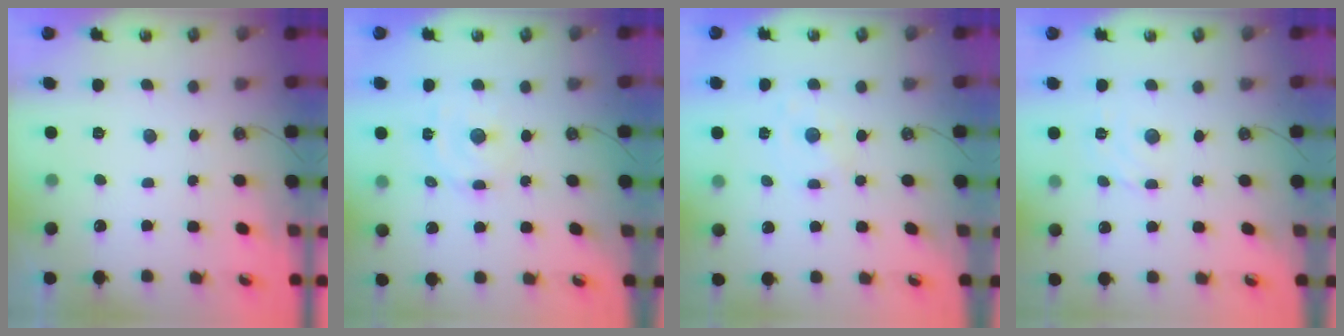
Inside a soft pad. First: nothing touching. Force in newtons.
{"total": 4.7, "press": 4.7, "slide": 0.4}
{"total": 1.3, "press": 1.3, "slide": 0.2}
{"total": 2.3, "press": 2.3, "slide": 0.5}